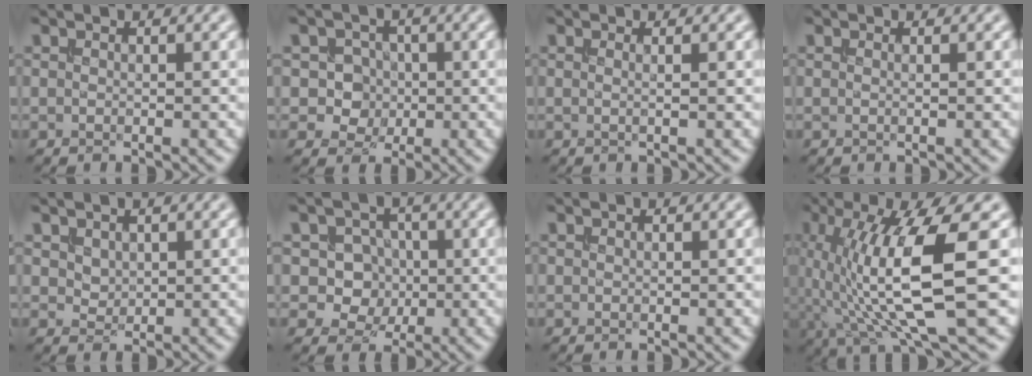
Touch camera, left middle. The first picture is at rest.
{"total": 3.1, "force": [-0.1, 2.9, 1.1], "torque": [0.001, 0.003, -0.014]}
{"total": 1.1, "force": [0.2, 0.5, 1.0], "torque": [-0.006, -0.003, -0.010]}
{"total": 0.5, "force": [0.1, 0.2, 0.4], "torque": [-0.005, -0.002, -0.006]}
{"total": 1.2, "force": [0.6, 1.0, 0.4], "torque": [-0.008, -0.005, 0.016]}
{"total": 4.3, "force": [0.1, 3.9, 1.8], "torque": [-0.009, 0.005, -0.012]}
{"total": 0.0}
{"total": 10.7, "force": [0.1, 2.5, 10.4], "torque": [-0.176, -0.003, 0.007]}